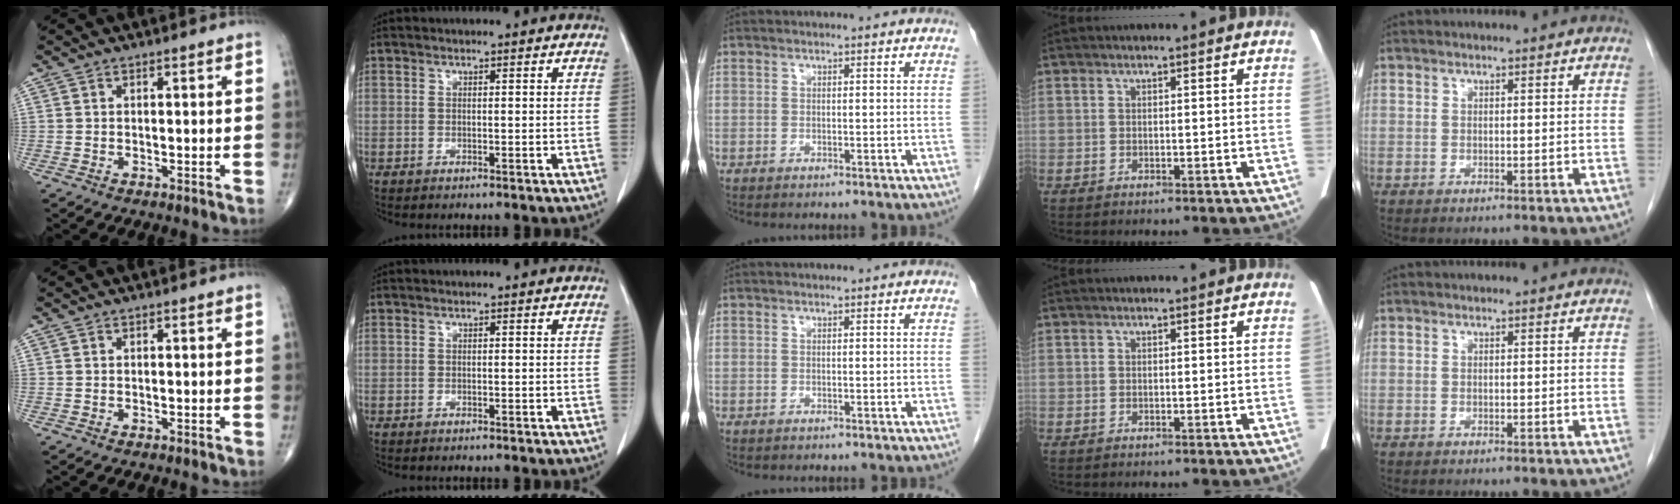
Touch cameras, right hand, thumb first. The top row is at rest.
{}